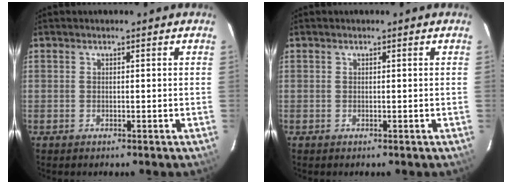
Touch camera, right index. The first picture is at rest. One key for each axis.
{"total": 0.0}